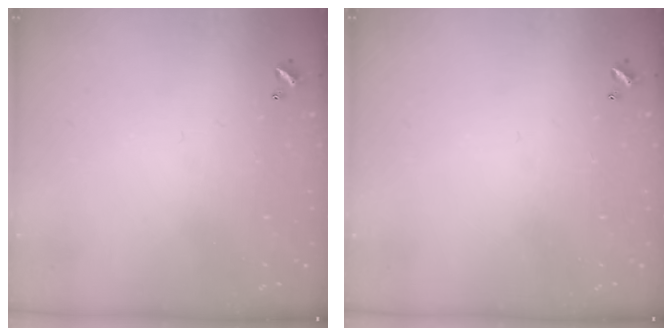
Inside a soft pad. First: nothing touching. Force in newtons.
{"total": 0.0}